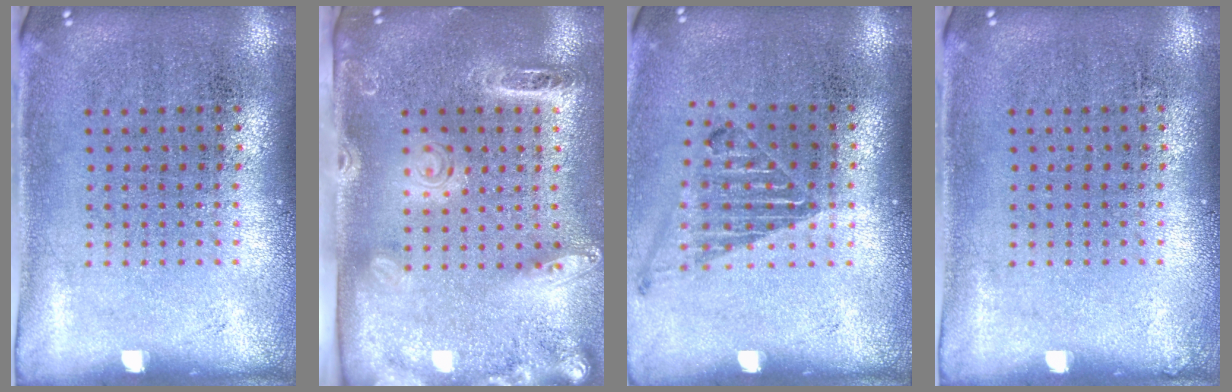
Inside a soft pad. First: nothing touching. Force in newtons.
{"total": 2.5, "press": 1.9, "slide": 1.6}
{"total": 1.1, "press": 1.1, "slide": 0.2}
{"total": 0.0}